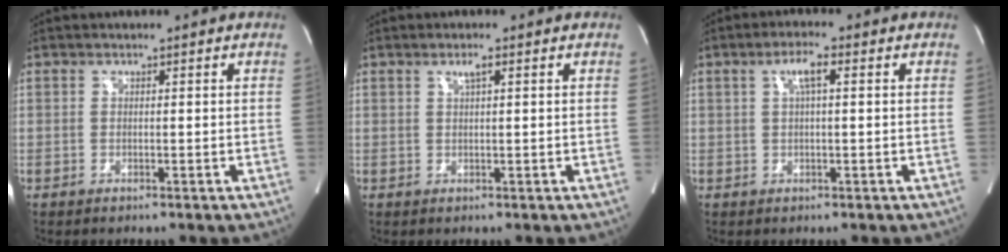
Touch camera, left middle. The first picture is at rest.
{"total": 1.5, "force": [0.8, 0.1, 1.3], "torque": [-0.025, 0.001, 0.014]}
{"total": 3.6, "force": [1.1, 0.5, 3.3], "torque": [-0.064, 0.011, 0.021]}